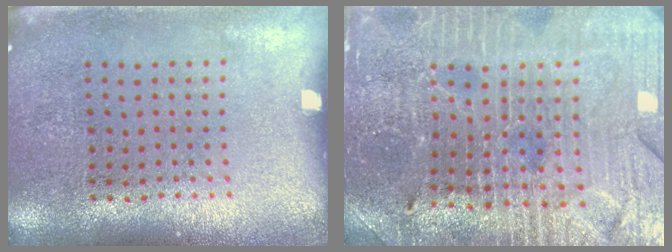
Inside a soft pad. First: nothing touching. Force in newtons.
{"total": 3.9, "press": 3.8, "slide": 0.9}